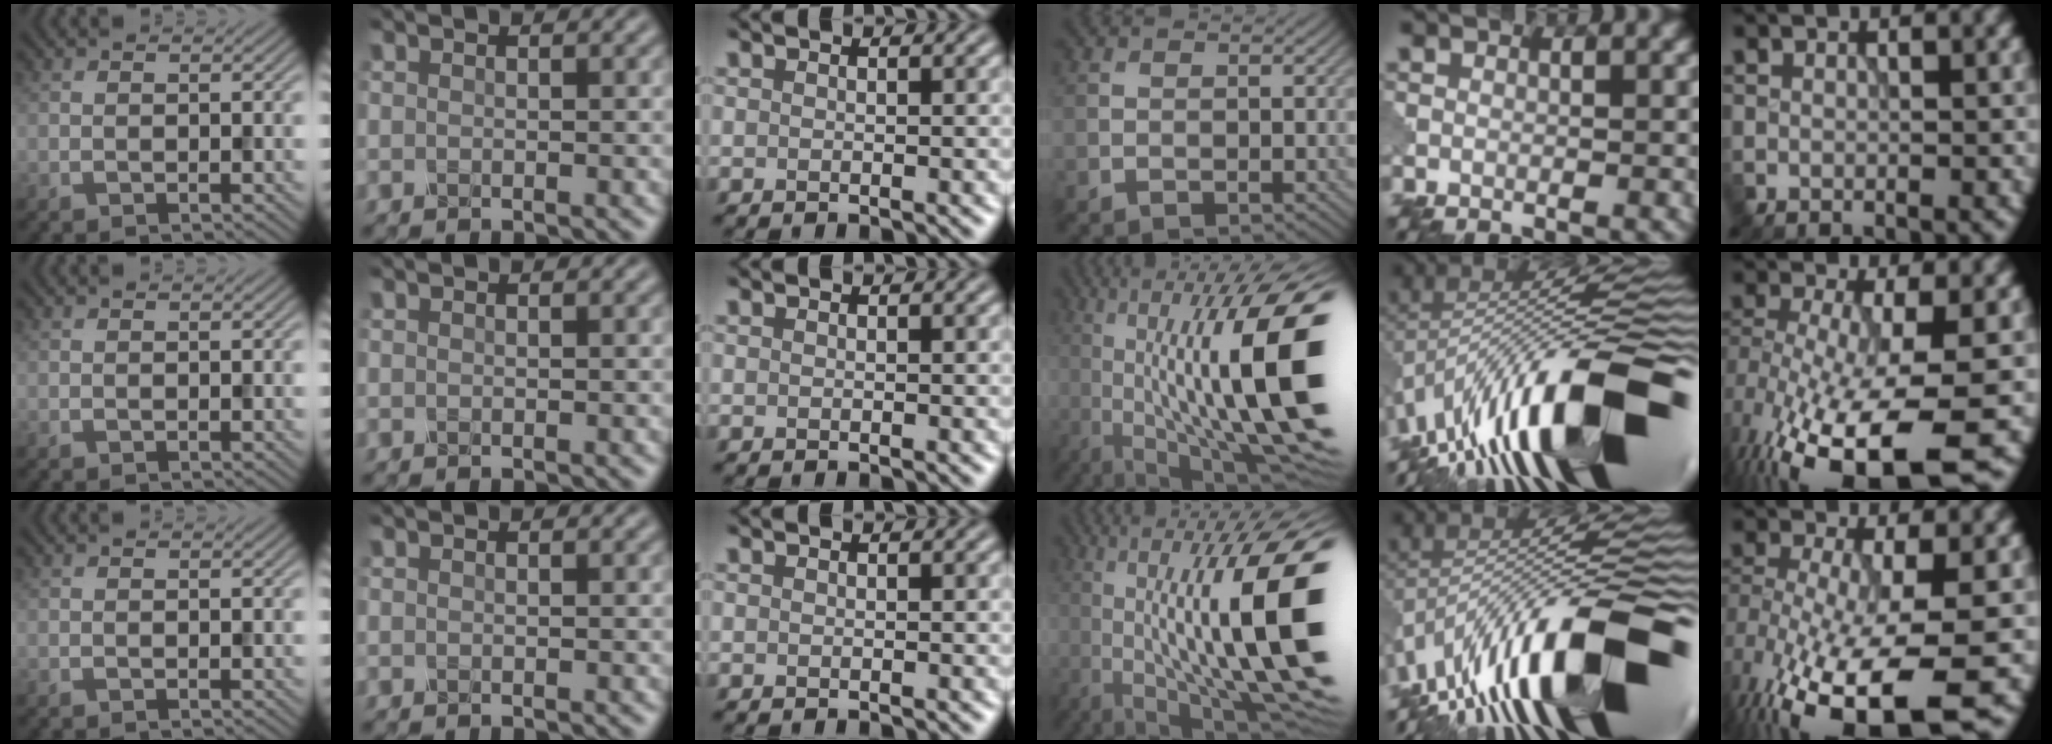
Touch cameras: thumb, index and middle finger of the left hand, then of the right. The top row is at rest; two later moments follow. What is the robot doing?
{"motion": "shake", "object": "plastic piggy bank"}